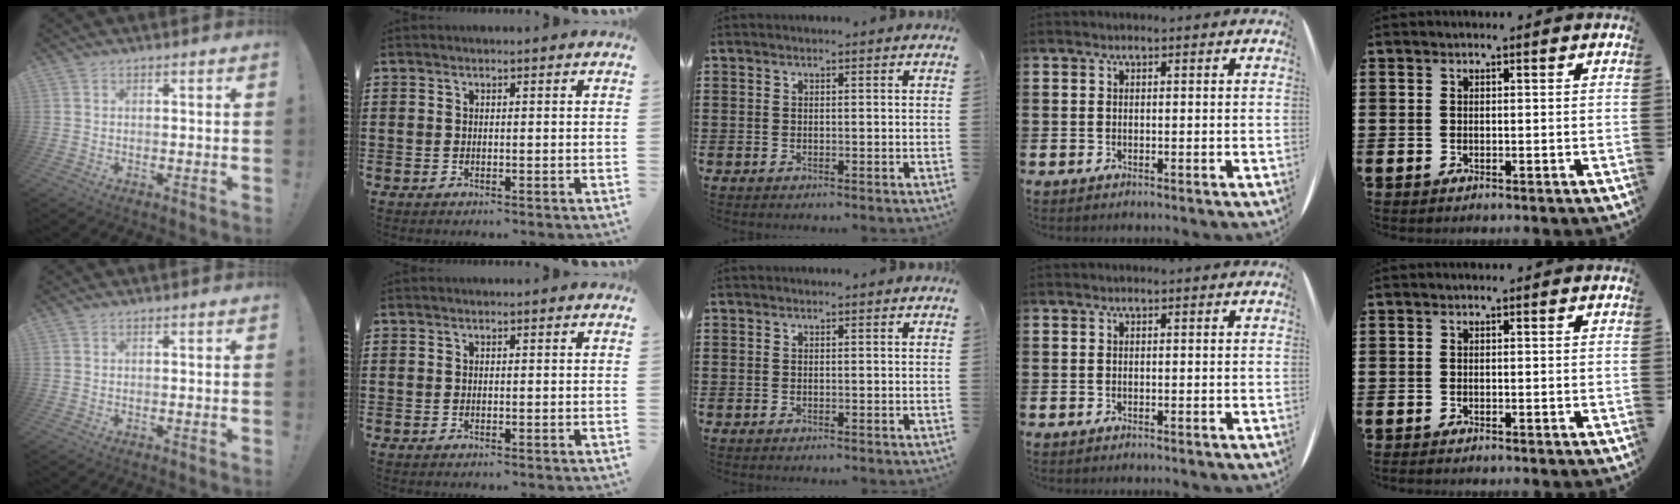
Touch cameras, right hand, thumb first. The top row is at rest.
{}